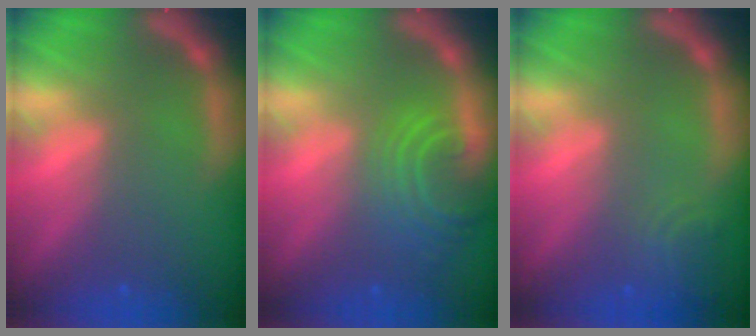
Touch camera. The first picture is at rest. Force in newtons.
{"total": 5.5}
{"total": 2.9}